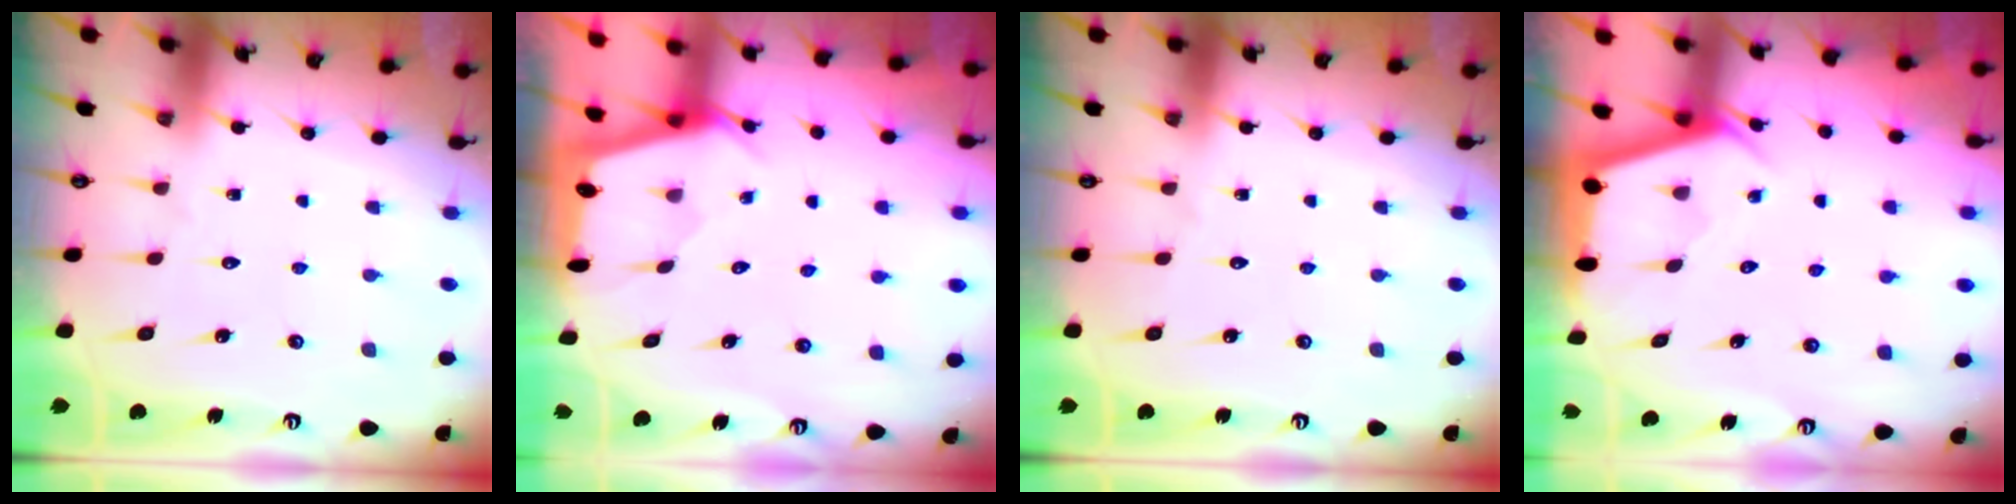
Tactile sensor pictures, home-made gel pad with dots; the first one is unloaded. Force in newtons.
{"total": 2.3, "press": 2.3, "slide": 0.3}
{"total": 0.0}
{"total": 2.8, "press": 2.8, "slide": 0.4}